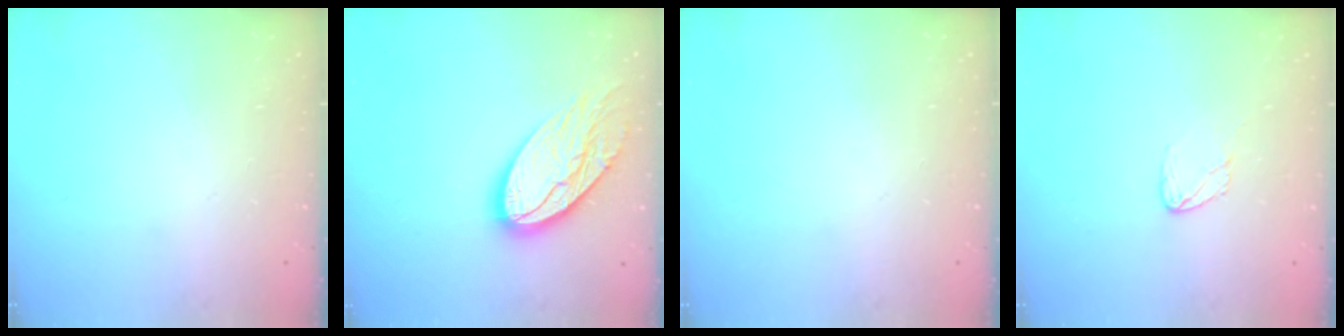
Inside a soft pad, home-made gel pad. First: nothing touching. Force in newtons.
{"total": 15.9, "press": 15.9, "slide": 1.1}
{"total": 0.0}
{"total": 4.8, "press": 4.8, "slide": 0.4}